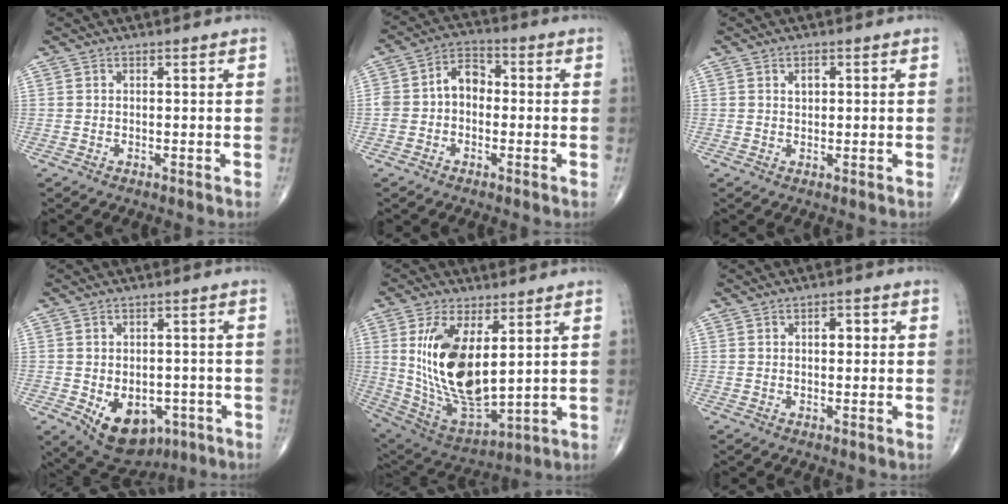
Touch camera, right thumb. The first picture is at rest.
{"total": 6.9, "force": [-0.5, 5.1, 4.6], "torque": [-0.060, 0.029, -0.023]}
{"total": 1.6, "force": [0.5, 1.0, 1.1], "torque": [-0.012, -0.001, 0.008]}
{"total": 11.7, "force": [-4.5, 7.8, 7.4], "torque": [-0.083, 0.008, -0.050]}
{"total": 18.4, "force": [3.9, 8.5, 15.8], "torque": [-0.291, -0.026, 0.094]}
{"total": 2.7, "force": [0.5, 1.6, 2.1], "torque": [-0.016, 0.007, 0.004]}